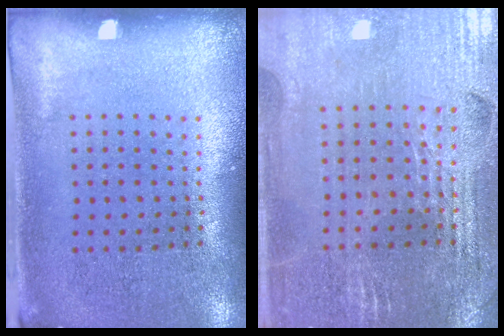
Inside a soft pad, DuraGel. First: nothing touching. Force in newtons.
{"total": 2.9, "press": 2.9, "slide": 0.6}